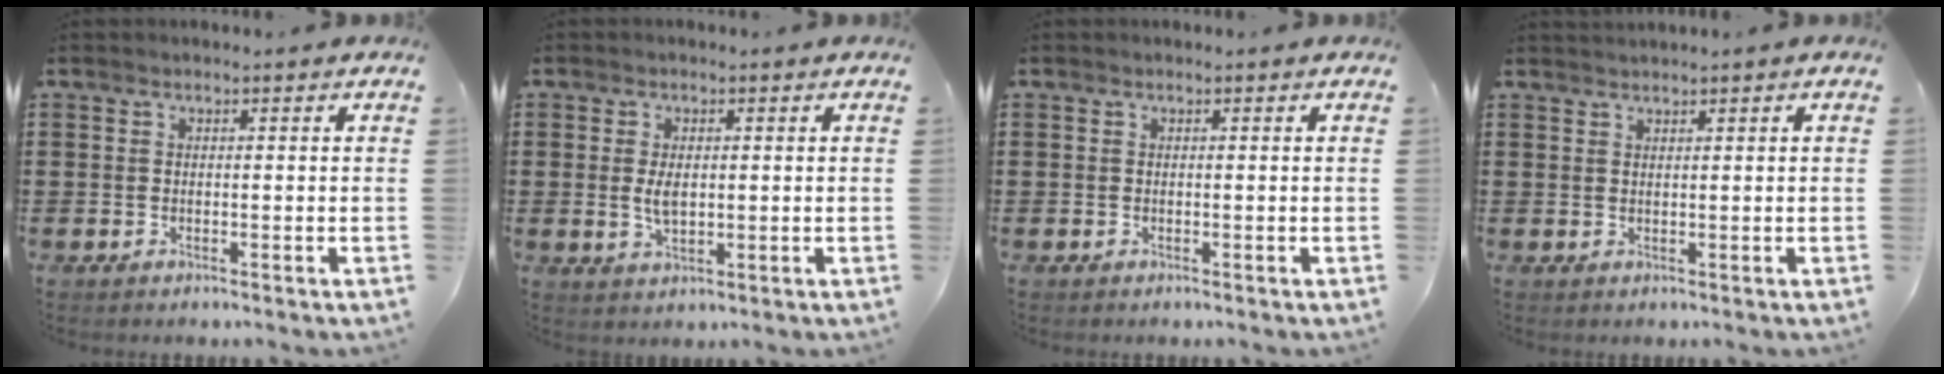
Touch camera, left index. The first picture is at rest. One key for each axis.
{"total": 3.6, "fx": 0.2, "fy": 1.8, "fz": 3.1, "tx": -0.068, "ty": 0.003, "tz": 0.000}
{"total": 0.0}
{"total": 0.7, "fx": 0.7, "fy": -0.1, "fz": 0.1, "tx": -0.003, "ty": -0.003, "tz": 0.015}